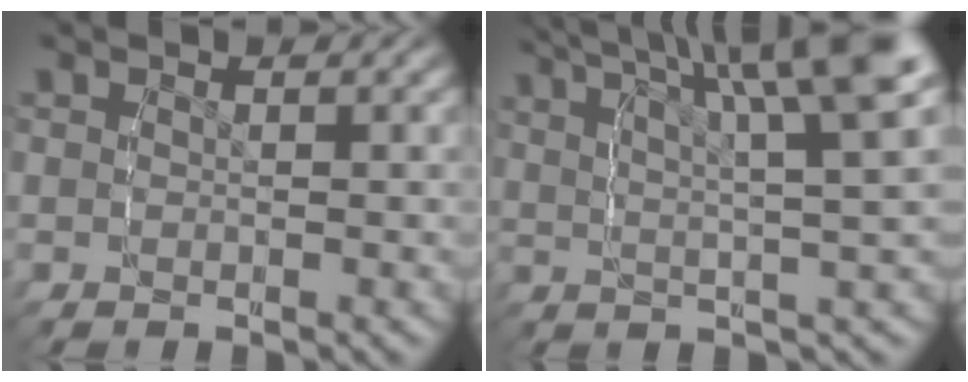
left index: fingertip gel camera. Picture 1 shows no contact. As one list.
[{"total": 8.7, "force": [4.2, 1.7, 7.5], "torque": [-0.087, 0.018, 0.059]}]